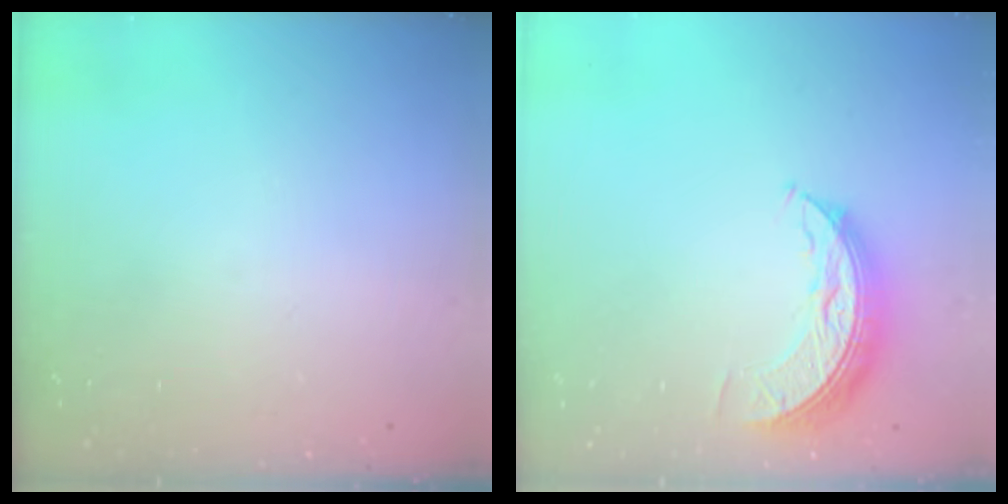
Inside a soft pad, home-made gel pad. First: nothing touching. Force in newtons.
{"total": 7.9, "press": 7.9, "slide": 0.6}